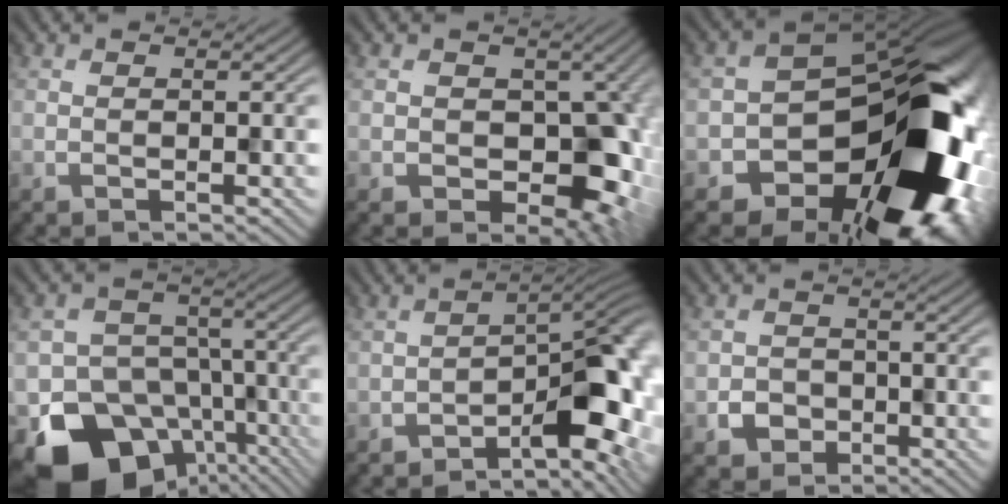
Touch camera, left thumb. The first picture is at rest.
{"total": 11.1, "force": [-0.7, 7.9, 7.7], "torque": [-0.107, -0.026, -0.012]}
{"total": 21.1, "force": [-7.6, 14.4, 13.4], "torque": [-0.161, -0.024, -0.113]}
{"total": 17.4, "force": [-10.2, 12.5, 6.5], "torque": [-0.136, -0.054, -0.145]}
{"total": 8.1, "force": [-3.7, 3.0, 6.5], "torque": [-0.068, 0.016, -0.062]}
{"total": 3.1, "force": [-1.5, 2.6, 0.9], "torque": [-0.017, -0.004, -0.028]}